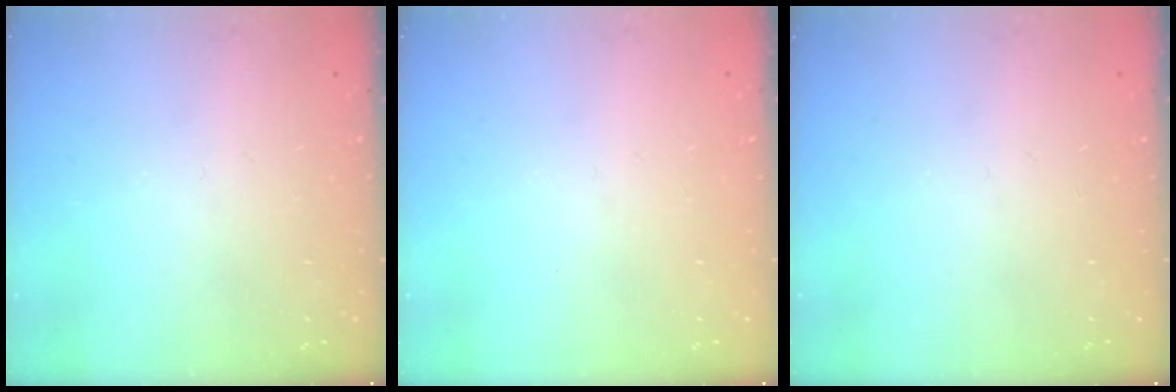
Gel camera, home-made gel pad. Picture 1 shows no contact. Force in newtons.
{"total": 0.0}
{"total": 0.0}